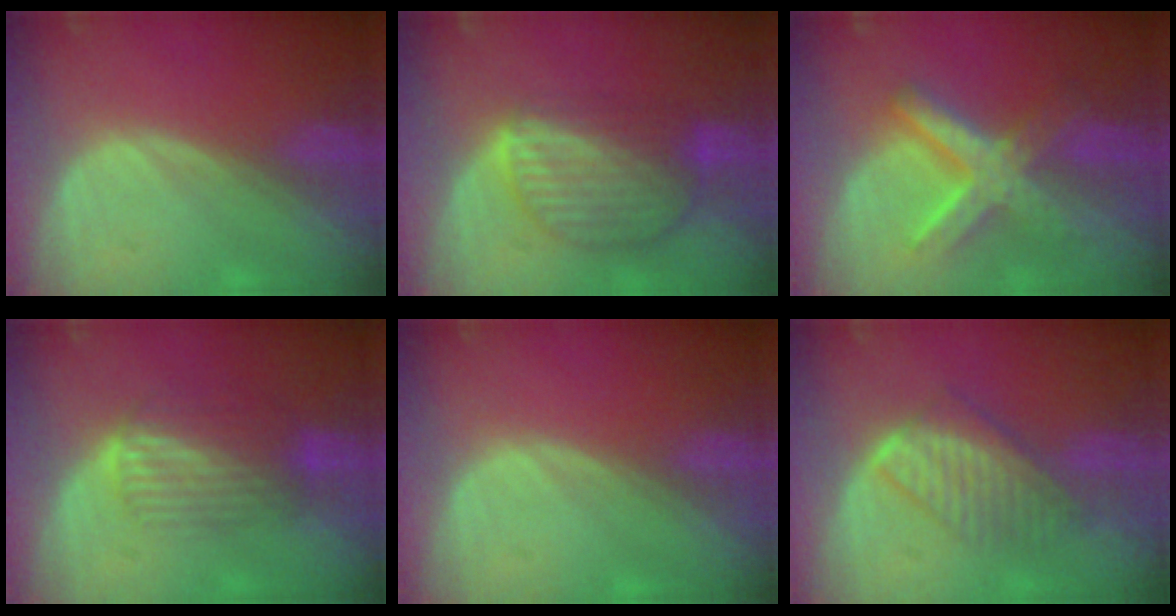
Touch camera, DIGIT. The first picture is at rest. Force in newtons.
{"total": 8.9, "press": 7.7, "slide": 4.4}
{"total": 8.7, "press": 8.6, "slide": 0.8}
{"total": 6.7, "press": 6.1, "slide": 2.8}
{"total": 0.0}
{"total": 6.7, "press": 6.4, "slide": 1.9}